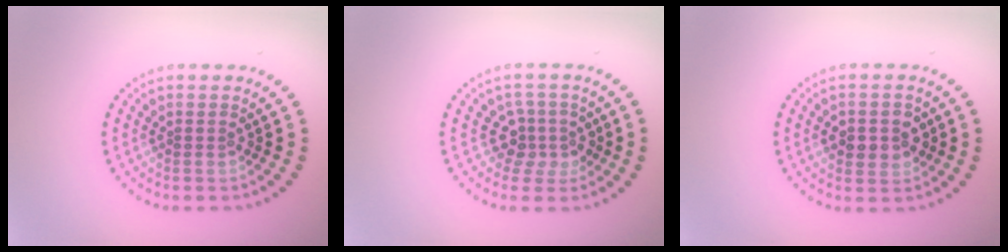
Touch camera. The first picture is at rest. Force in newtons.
{"total": 2.7, "press": 2.0, "slide": 1.8}
{"total": 2.8, "press": 2.8, "slide": 0.4}